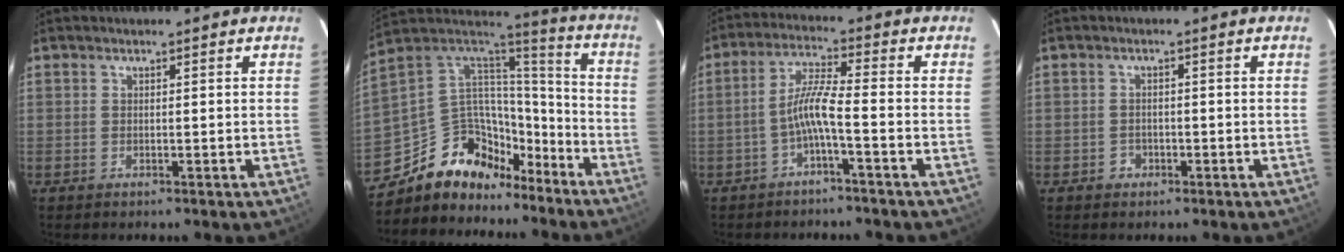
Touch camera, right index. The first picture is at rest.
{"total": 17.8, "force": [-12.5, 11.0, 6.3], "torque": [-0.133, 0.056, -0.201]}
{"total": 5.4, "force": [-2.5, -0.2, 4.8], "torque": [-0.110, 0.013, -0.047]}
{"total": 2.0, "force": [-1.0, 1.7, 0.2], "torque": [-0.005, 0.005, -0.013]}